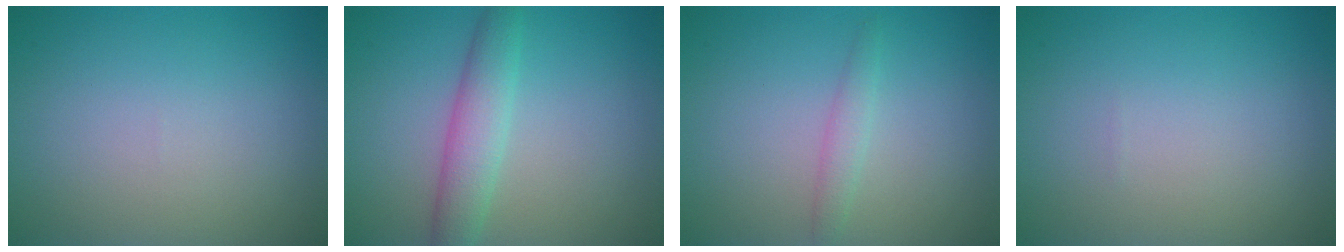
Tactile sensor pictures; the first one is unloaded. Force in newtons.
{"total": 3.5, "press": 3.5, "slide": 0.1}
{"total": 1.4, "press": 1.4, "slide": 0.0}
{"total": 0.0}